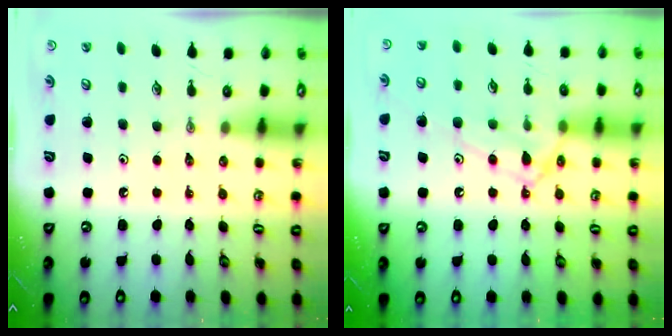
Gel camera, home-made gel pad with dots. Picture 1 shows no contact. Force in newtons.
{"total": 12.9, "press": 12.8, "slide": 0.9}